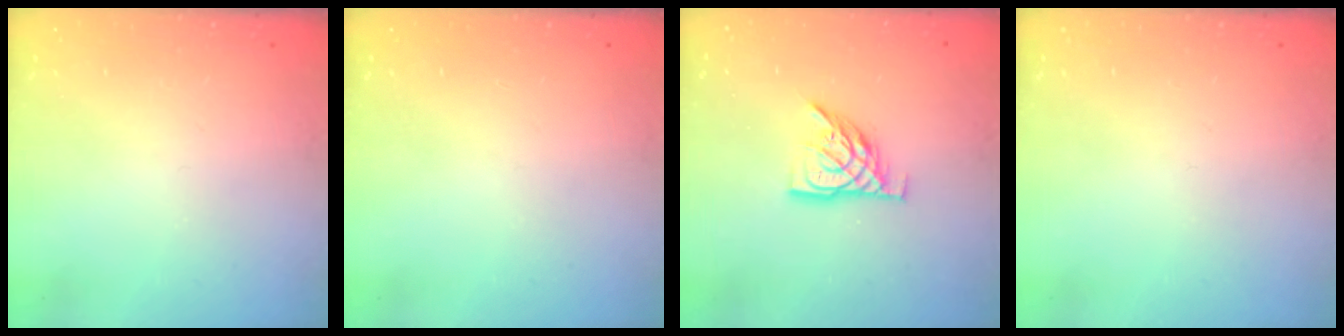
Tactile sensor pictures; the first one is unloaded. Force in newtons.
{"total": 0.0}
{"total": 10.7, "press": 10.6, "slide": 1.0}
{"total": 0.0}